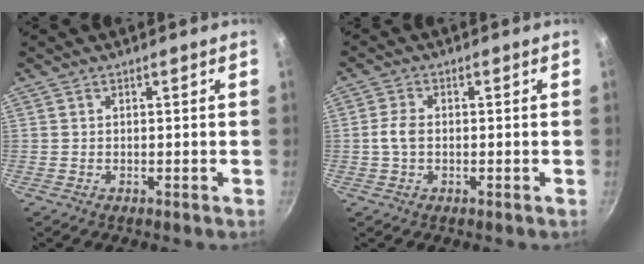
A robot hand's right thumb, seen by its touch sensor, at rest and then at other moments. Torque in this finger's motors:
{"motor_torque": [0.20, 0.63, 0.09, -0.54, 0.18]}